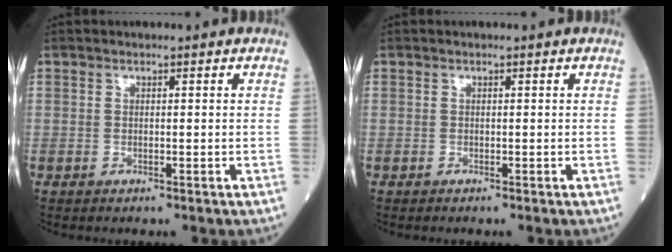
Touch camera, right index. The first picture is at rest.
{"total": 0.6, "force": [-0.5, -0.1, 0.2], "torque": [-0.001, -0.001, -0.009]}